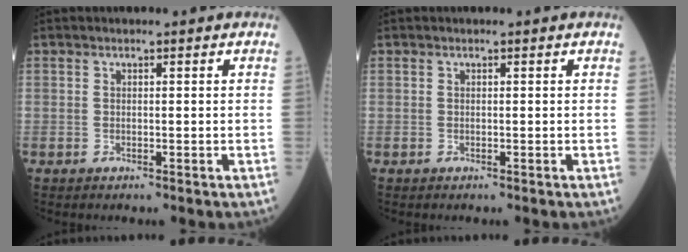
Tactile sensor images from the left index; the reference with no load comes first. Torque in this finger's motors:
{"motor_torque": [-0.04, 0.04, 0.00, 0.00]}